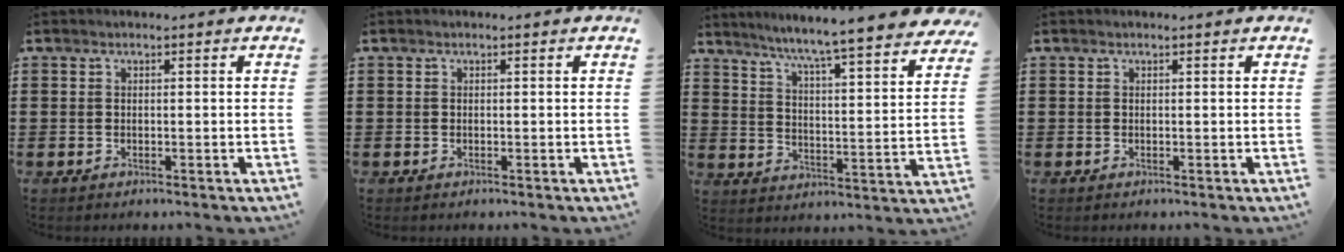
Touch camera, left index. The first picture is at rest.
{"total": 0.0}
{"total": 5.8, "force": [5.2, -1.3, 2.2], "torque": [-0.067, -0.053, 0.078]}
{"total": 0.0}